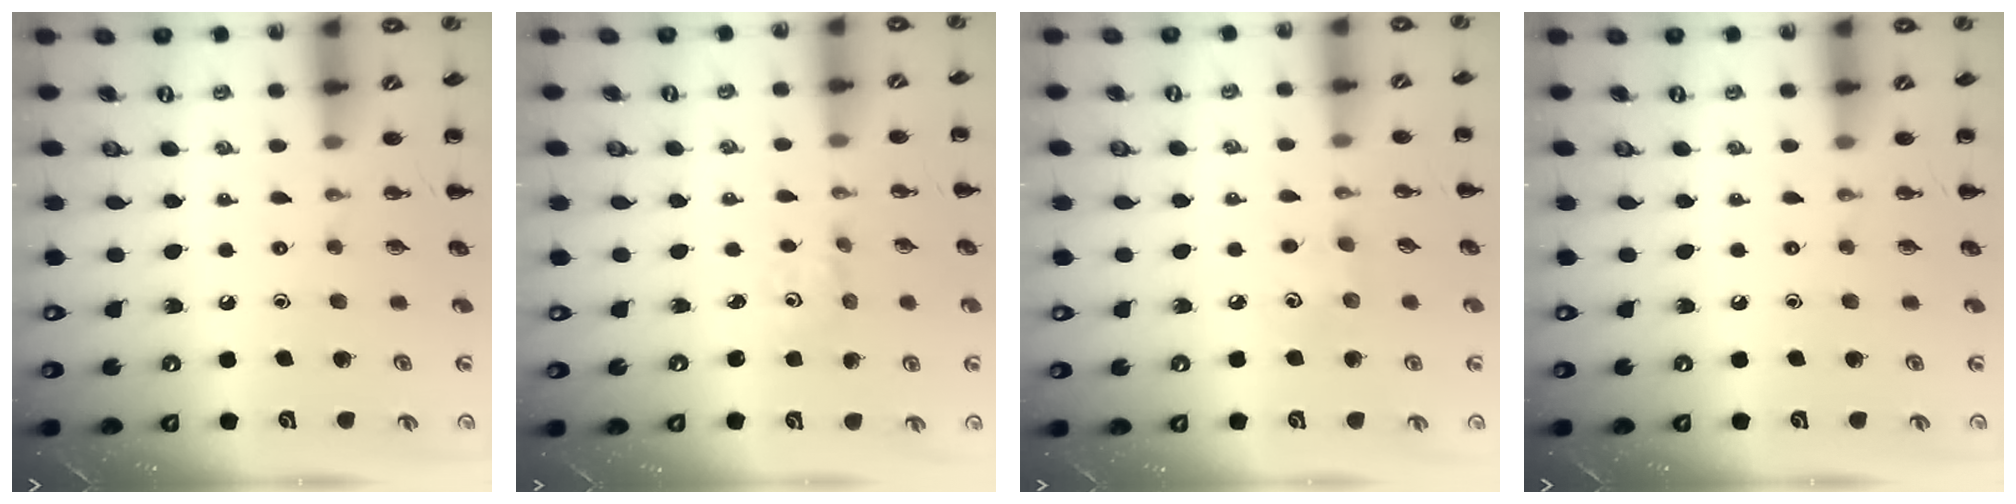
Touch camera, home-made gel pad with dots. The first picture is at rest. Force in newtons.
{"total": 1.1, "press": 1.0, "slide": 0.3}
{"total": 4.8, "press": 4.7, "slide": 1.0}
{"total": 0.0}